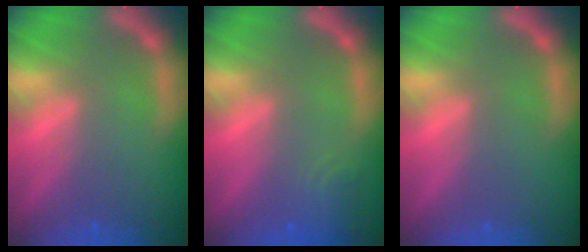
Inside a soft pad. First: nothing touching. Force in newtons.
{"total": 2.4}
{"total": 0.0}